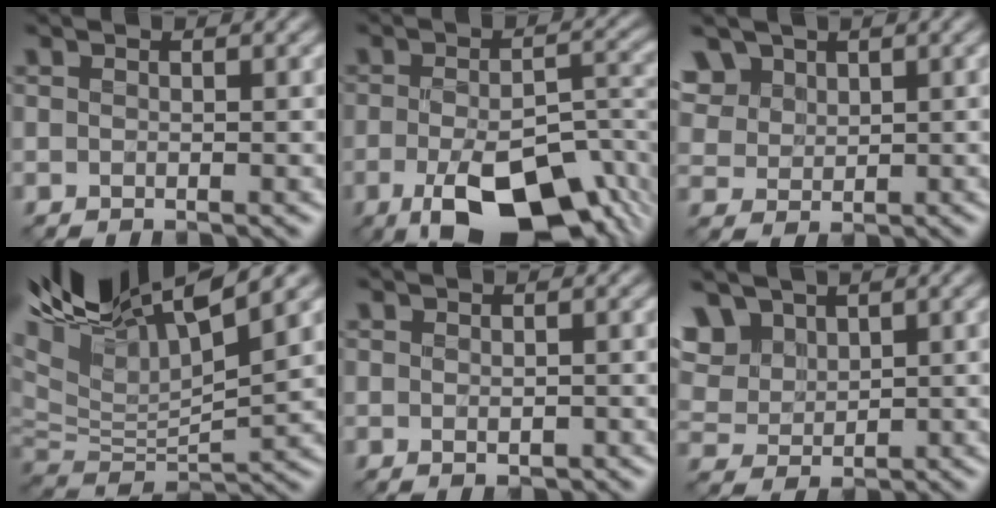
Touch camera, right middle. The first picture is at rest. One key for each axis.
{"total": 11.6, "fx": -5.9, "fy": 4.9, "fz": 8.7, "tx": -0.156, "ty": -0.020, "tz": -0.087}
{"total": 8.6, "fx": 4.8, "fy": 6.2, "fz": 3.5, "tx": -0.095, "ty": 0.023, "tz": 0.076}
{"total": 13.6, "fx": 8.6, "fy": 4.4, "fz": 9.5, "tx": -0.217, "ty": 0.039, "tz": 0.155}
{"total": 0.8, "fx": -0.3, "fy": 0.6, "fz": 0.6, "tx": -0.007, "ty": -0.005, "tz": -0.002}
{"total": 6.6, "fx": 3.7, "fy": 4.6, "fz": 3.1, "tx": -0.097, "ty": 0.014, "tz": 0.068}